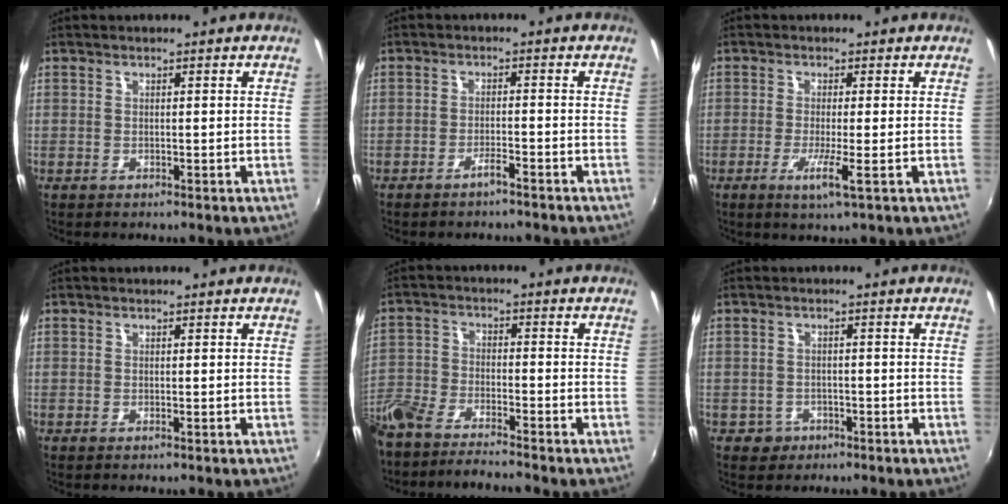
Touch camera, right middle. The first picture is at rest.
{"total": 2.4, "force": [-2.1, 0.2, 1.0], "torque": [-0.031, 0.000, -0.034]}
{"total": 4.2, "force": [-1.6, -0.5, 3.8], "torque": [-0.082, -0.015, -0.034]}
{"total": 0.0}
{"total": 10.6, "force": [-9.2, 1.8, 4.9], "torque": [-0.128, -0.021, -0.178]}
{"total": 3.5, "force": [-1.6, 3.0, 0.6], "torque": [-0.022, 0.001, -0.023]}